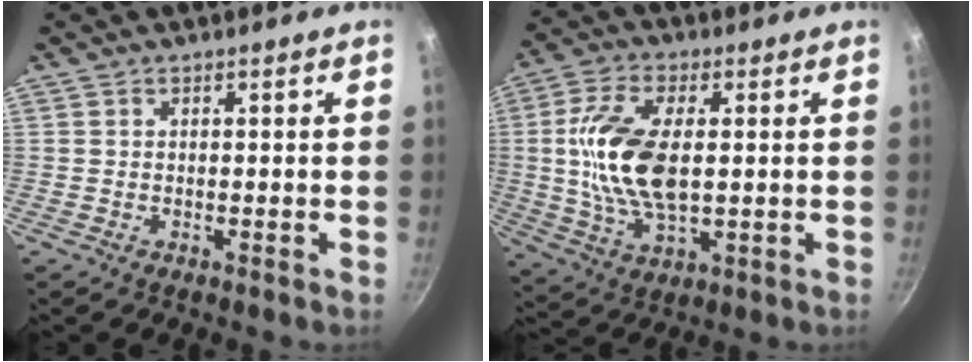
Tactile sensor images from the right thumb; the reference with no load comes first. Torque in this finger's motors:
{"motor_torque": [1.00, 2.79, 1.87, -0.26, 0.62]}